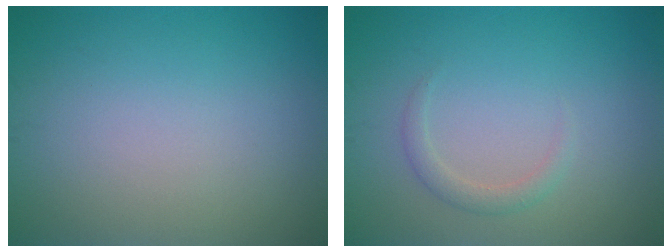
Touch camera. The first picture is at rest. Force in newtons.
{"total": 1.4, "press": 1.4, "slide": 0.1}